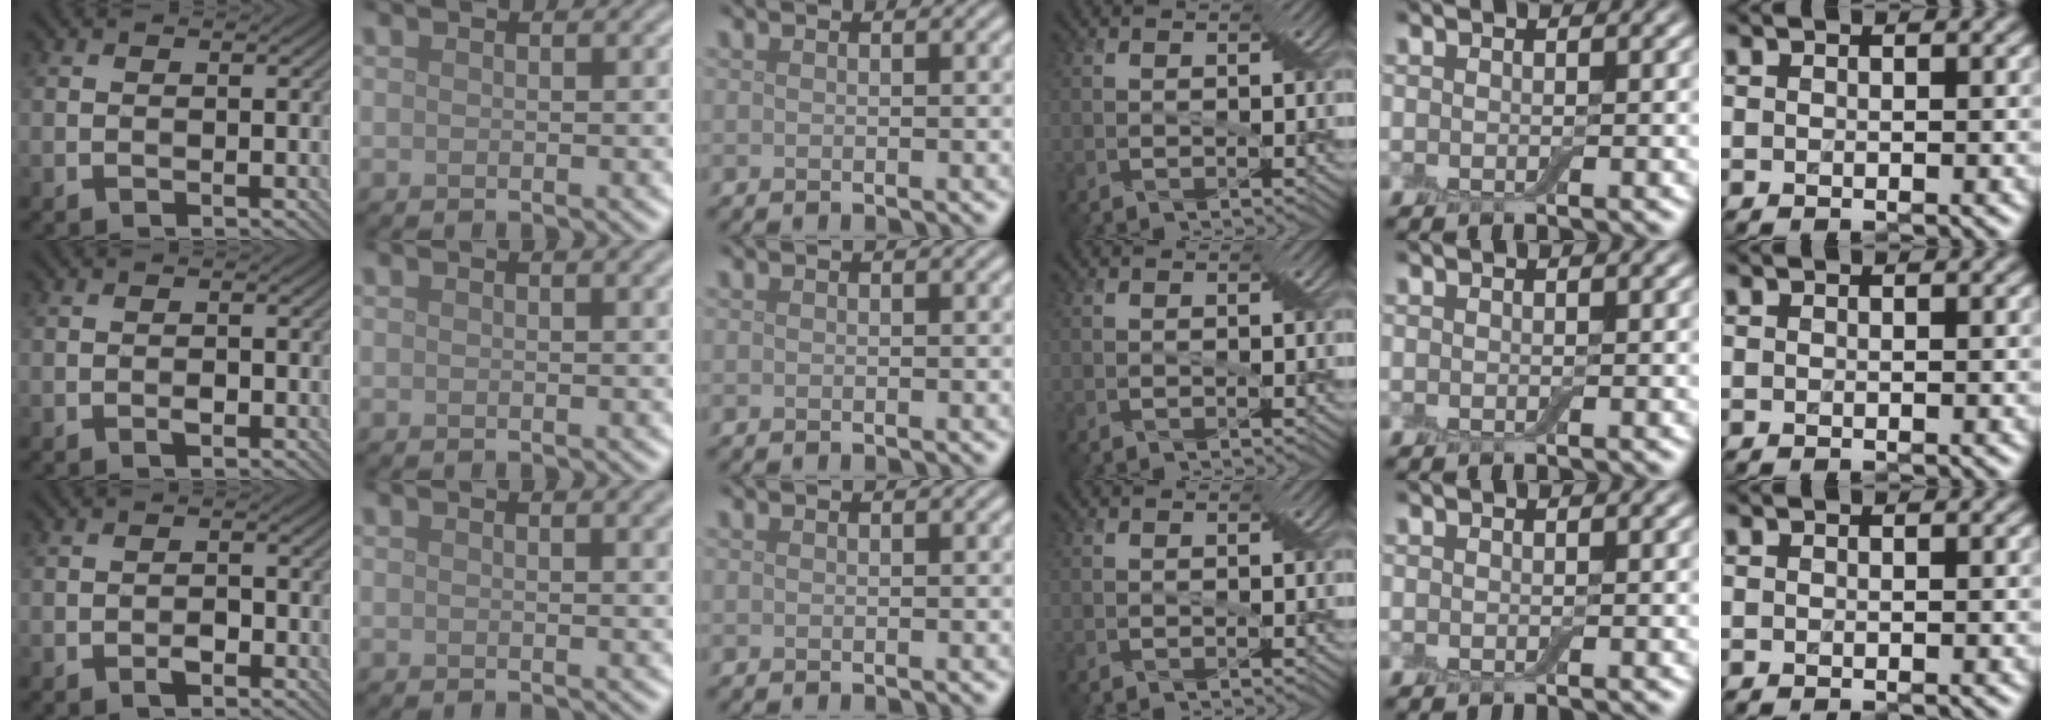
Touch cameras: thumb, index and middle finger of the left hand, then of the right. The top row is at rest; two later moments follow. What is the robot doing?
{"motion": "squeeze", "object": "air blower"}